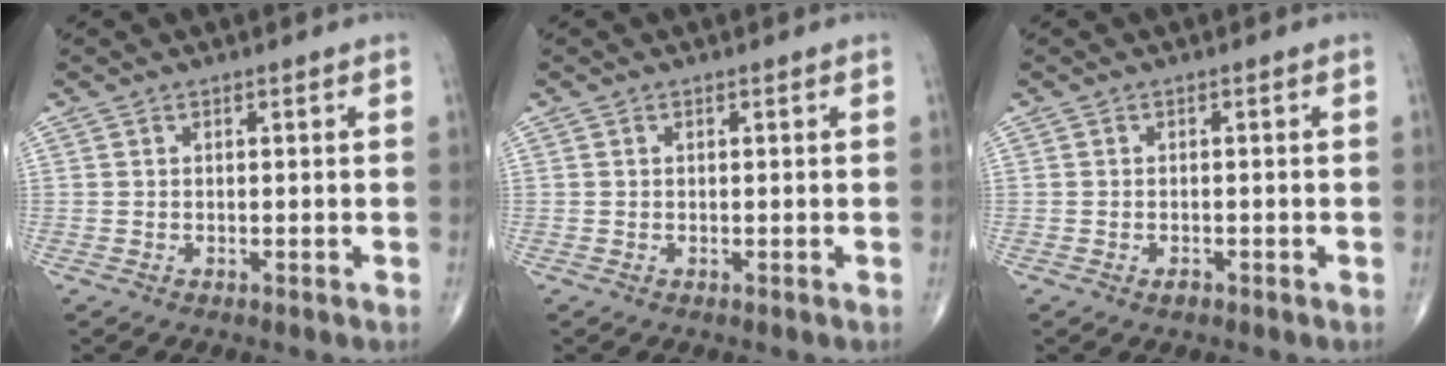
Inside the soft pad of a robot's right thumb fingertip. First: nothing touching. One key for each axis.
{"total": 0.0}
{"total": 1.1, "fx": -0.7, "fy": 0.6, "fz": 0.7, "tx": -0.010, "ty": 0.003, "tz": -0.012}